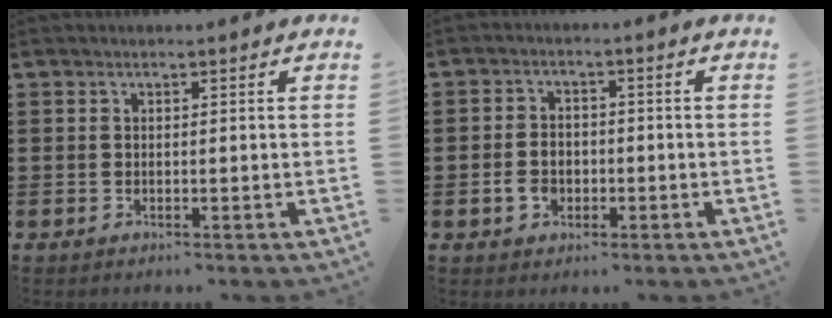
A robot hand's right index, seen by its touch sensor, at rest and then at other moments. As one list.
[{"total": 3.8, "force": [-1.3, 2.8, 2.2], "torque": [-0.054, -0.001, -0.025]}]